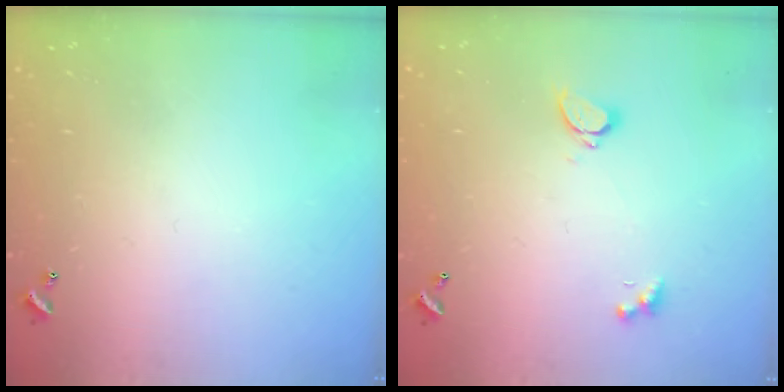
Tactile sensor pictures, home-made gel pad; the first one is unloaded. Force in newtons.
{"total": 2.1, "press": 1.8, "slide": 1.0}